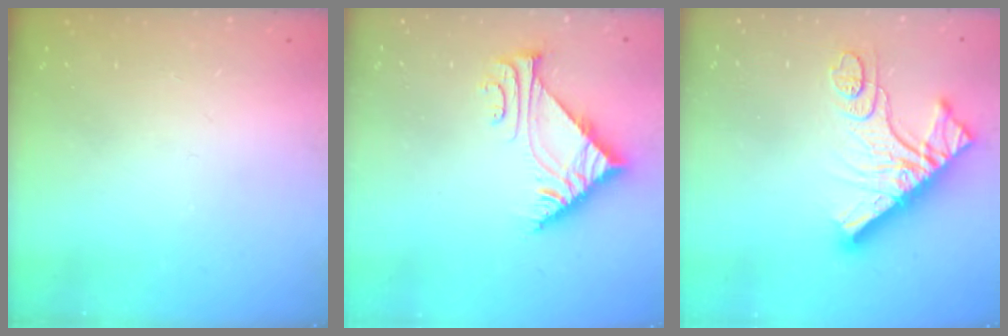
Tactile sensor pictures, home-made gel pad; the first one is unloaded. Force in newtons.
{"total": 7.4, "press": 7.4, "slide": 0.3}
{"total": 14.8, "press": 14.7, "slide": 1.5}